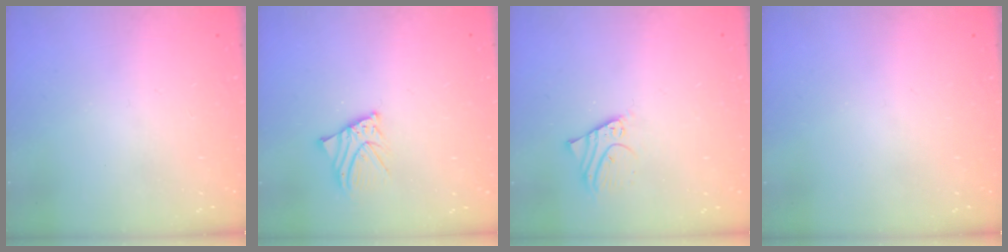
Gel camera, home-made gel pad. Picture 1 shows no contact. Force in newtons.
{"total": 3.9, "press": 3.9, "slide": 0.5}
{"total": 2.4, "press": 2.4, "slide": 0.1}
{"total": 0.0}